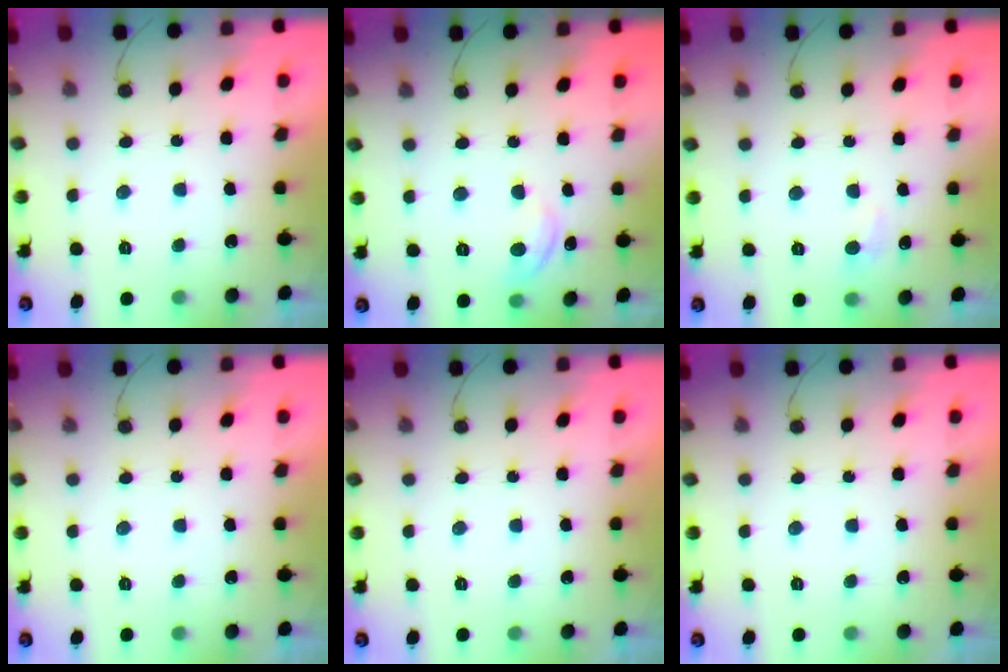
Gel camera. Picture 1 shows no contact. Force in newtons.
{"total": 6.2, "press": 6.2, "slide": 0.7}
{"total": 5.2, "press": 5.2, "slide": 0.6}
{"total": 0.0}
{"total": 0.0}
{"total": 0.0}